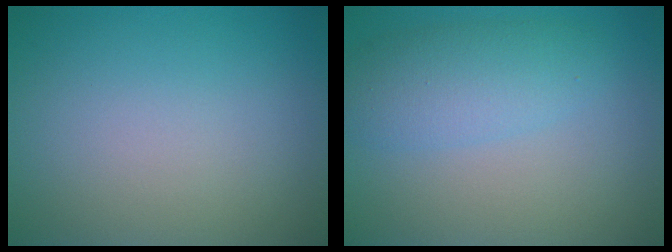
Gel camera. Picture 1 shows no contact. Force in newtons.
{"total": 4.0, "press": 4.0, "slide": 0.1}